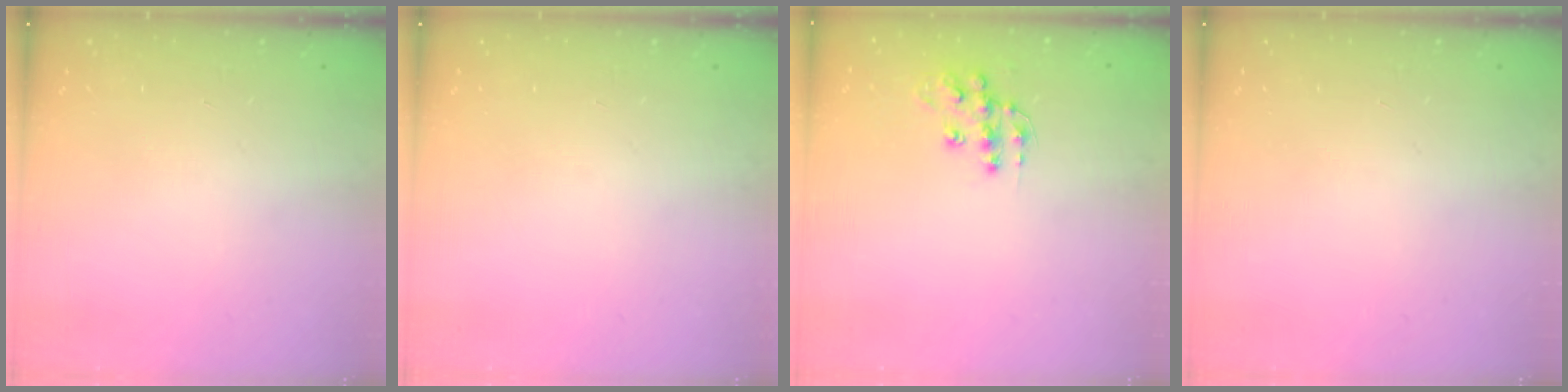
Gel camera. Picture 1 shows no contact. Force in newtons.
{"total": 0.0}
{"total": 10.6, "press": 10.6, "slide": 0.6}
{"total": 0.0}